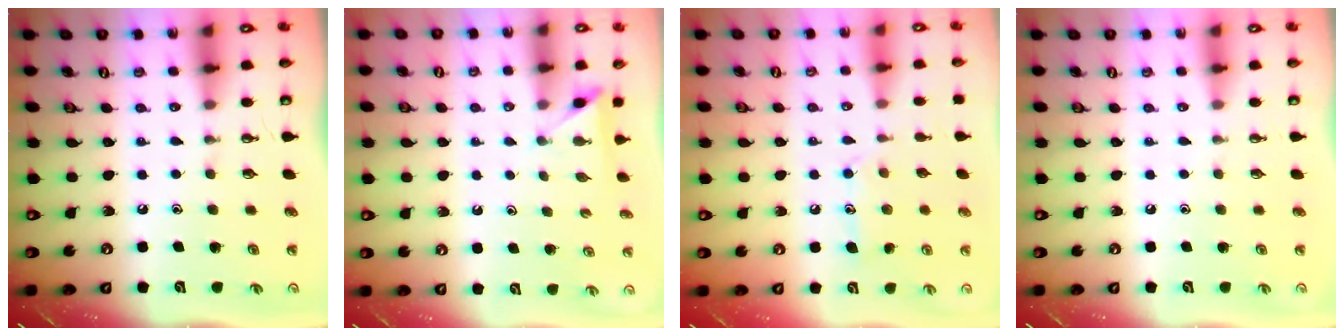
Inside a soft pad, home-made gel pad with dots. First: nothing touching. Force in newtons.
{"total": 2.5, "press": 2.4, "slide": 0.3}
{"total": 9.6, "press": 9.6, "slide": 0.5}
{"total": 0.0}